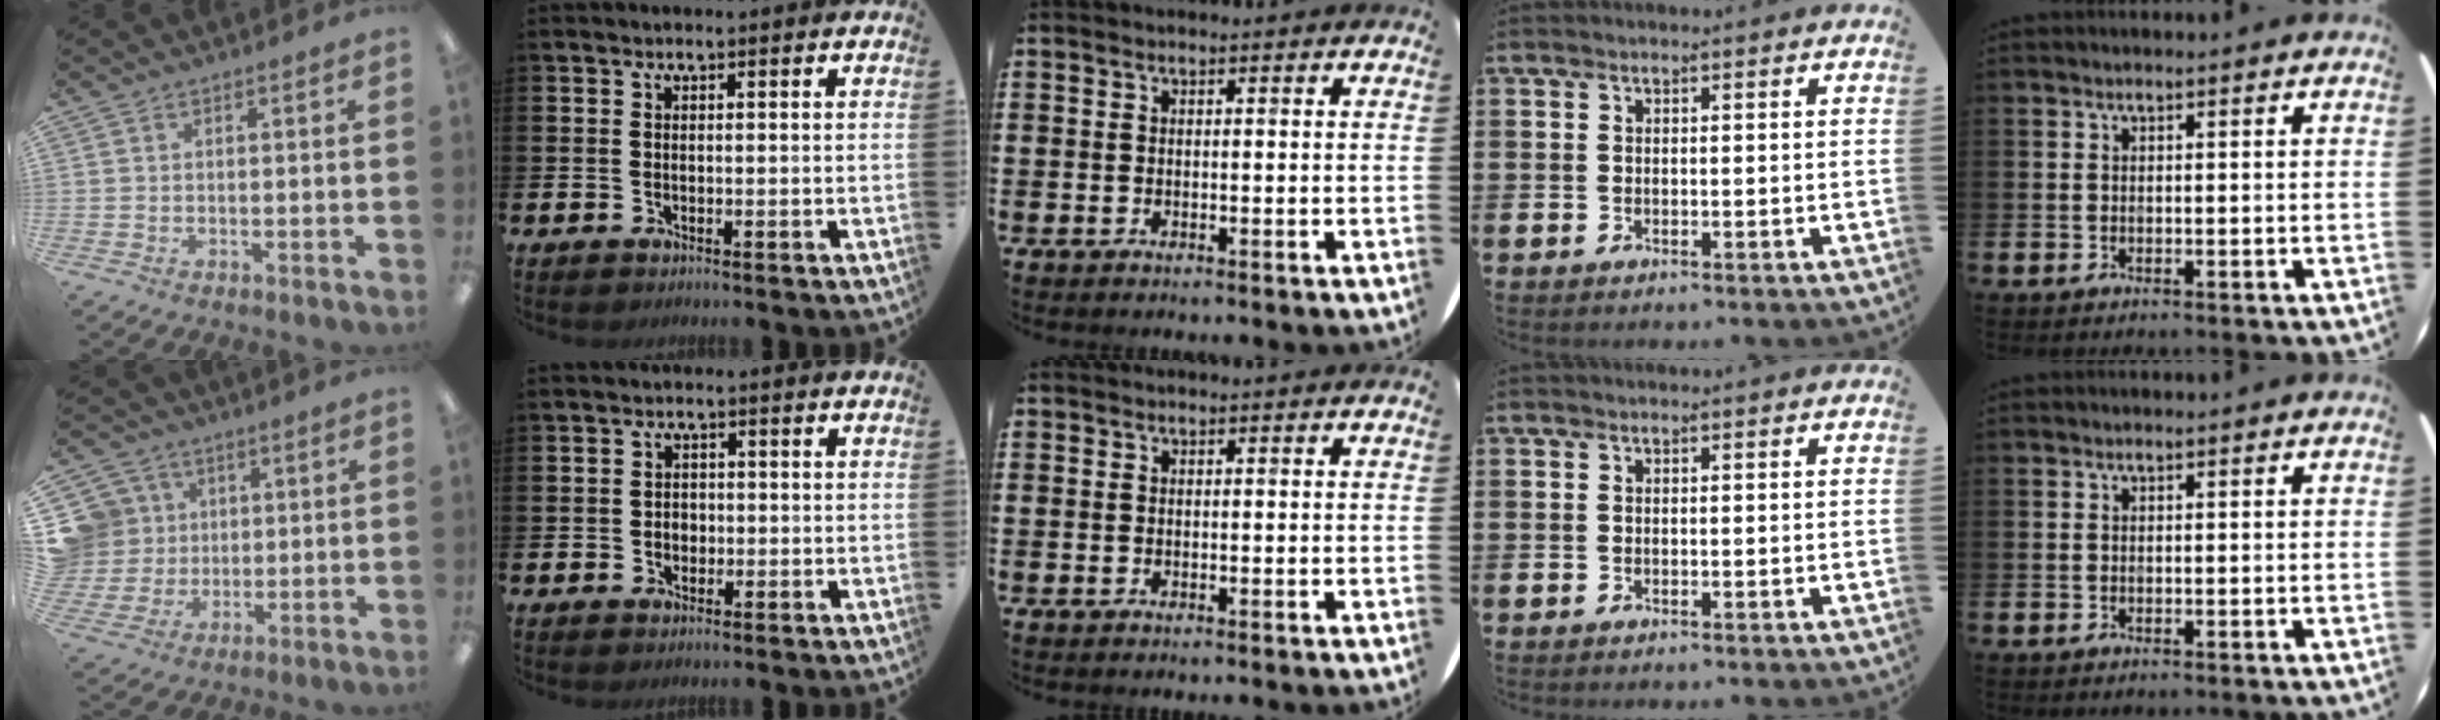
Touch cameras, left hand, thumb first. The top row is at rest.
{"thumb": {"total": 9.8, "force": [3.2, 9.2, 0.9], "torque": [-0.056, -0.011, 0.071]}, "index": {"total": 1.8, "force": [-0.3, 1.6, 0.8], "torque": [-0.009, 0.004, -0.012]}}